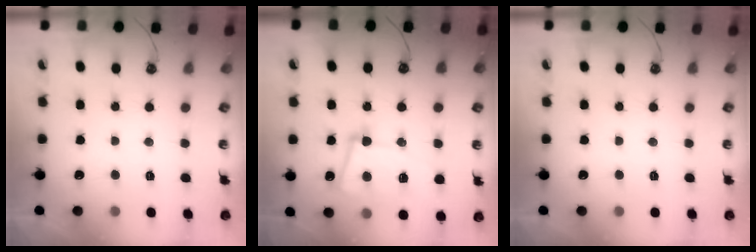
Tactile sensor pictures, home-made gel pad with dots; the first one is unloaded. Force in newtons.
{"total": 14.7, "press": 14.5, "slide": 2.0}
{"total": 0.0}